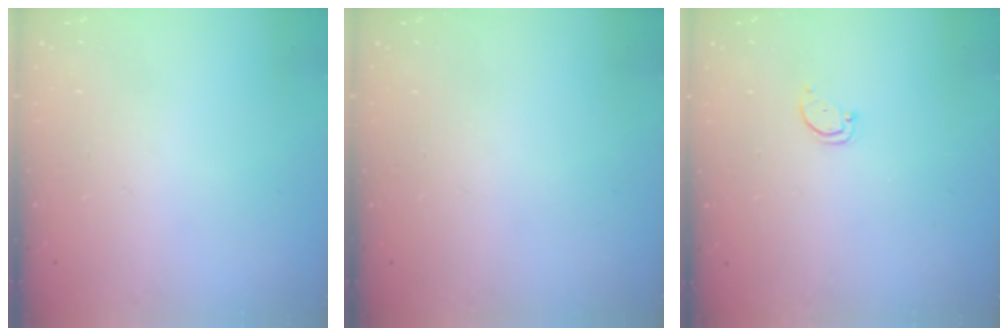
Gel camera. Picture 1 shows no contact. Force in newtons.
{"total": 0.0}
{"total": 1.8, "press": 1.8, "slide": 0.1}